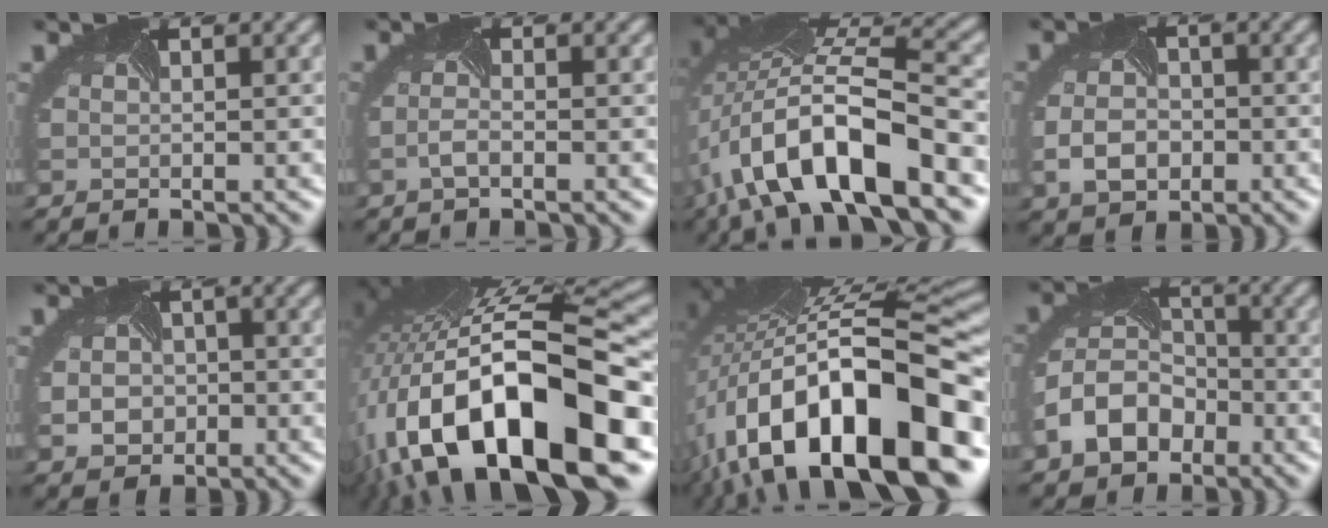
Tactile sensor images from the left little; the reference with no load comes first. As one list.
[{"total": 0.6, "force": [-0.5, 0.0, 0.3], "torque": [-0.017, 0.002, -0.018]}, {"total": 13.0, "force": [-5.3, 4.7, 10.8], "torque": [-0.209, 0.015, -0.095]}, {"total": 2.9, "force": [-1.0, 2.4, 1.4], "torque": [-0.037, -0.003, -0.025]}, {"total": 3.3, "force": [-0.5, 2.9, 1.5], "torque": [-0.020, -0.002, -0.006]}, {"total": 17.9, "force": [-5.5, 7.9, 15.1], "torque": [-0.253, -0.010, -0.090]}, {"total": 18.3, "force": [-5.2, 8.9, 15.2], "torque": [-0.251, -0.014, -0.076]}, {"total": 5.6, "force": [-2.6, 4.3, 2.5], "torque": [-0.059, 0.006, -0.063]}]